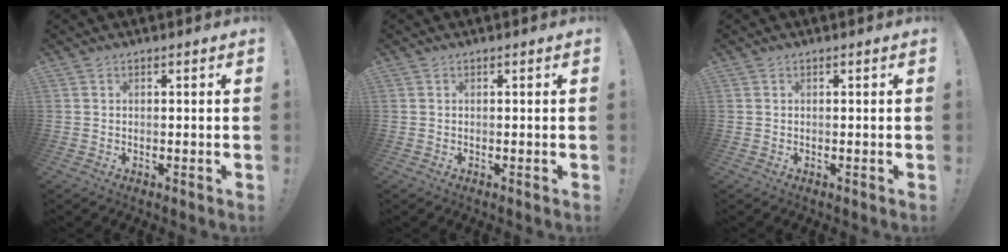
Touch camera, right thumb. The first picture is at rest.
{"total": 0.0}
{"total": 0.0}